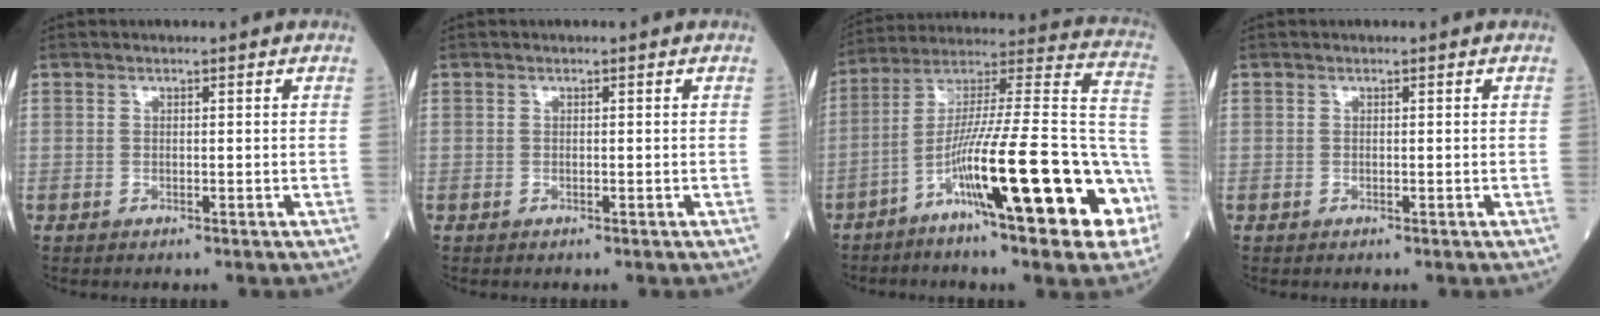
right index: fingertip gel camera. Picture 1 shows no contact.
{"total": 0.0}
{"total": 24.4, "force": [-10.0, 2.2, 22.2], "torque": [-0.292, 0.006, -0.161]}
{"total": 0.0}